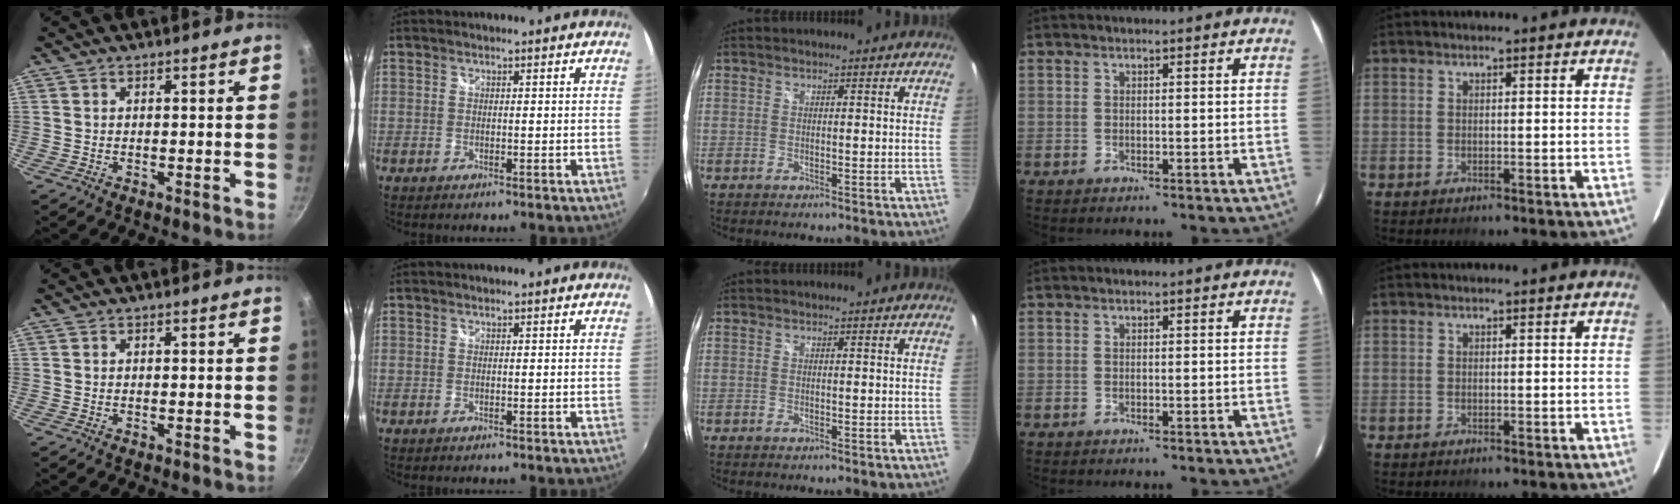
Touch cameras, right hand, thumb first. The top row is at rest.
{}